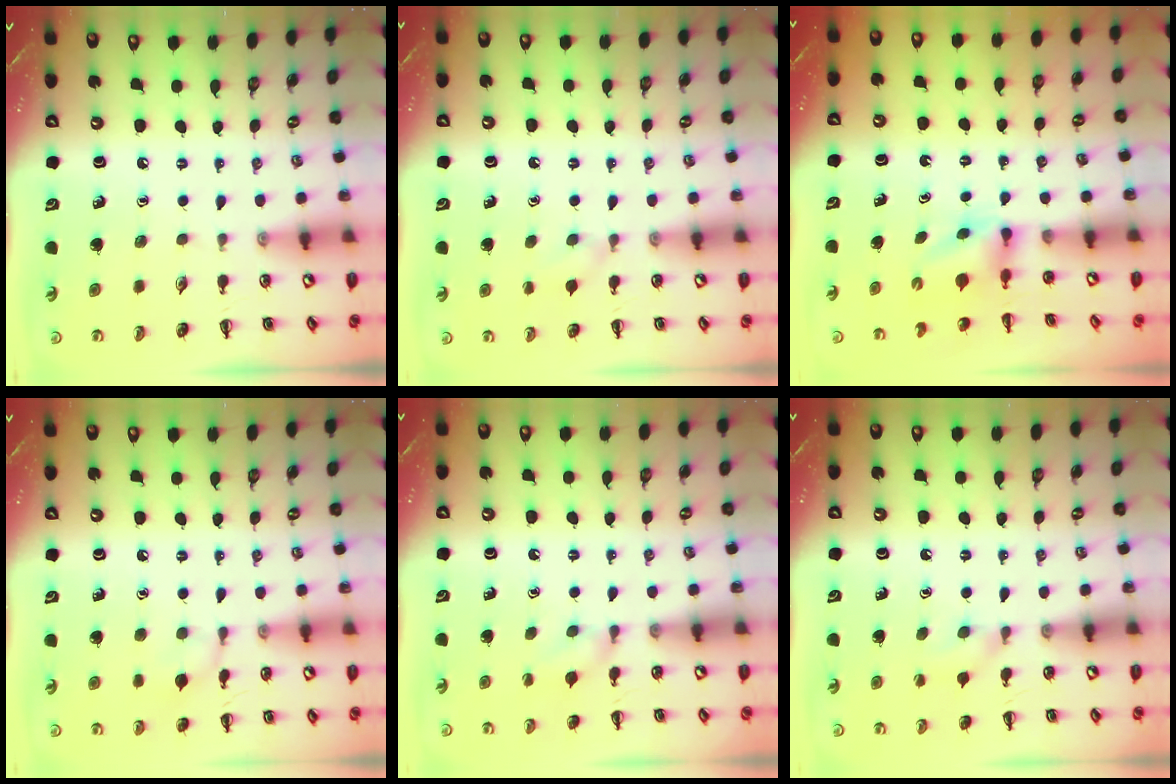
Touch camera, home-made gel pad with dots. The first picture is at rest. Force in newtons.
{"total": 5.1, "press": 4.7, "slide": 1.9}
{"total": 2.7, "press": 2.5, "slide": 1.0}
{"total": 6.3, "press": 6.1, "slide": 1.4}
{"total": 5.5, "press": 5.2, "slide": 1.7}
{"total": 6.6, "press": 6.4, "slide": 1.7}